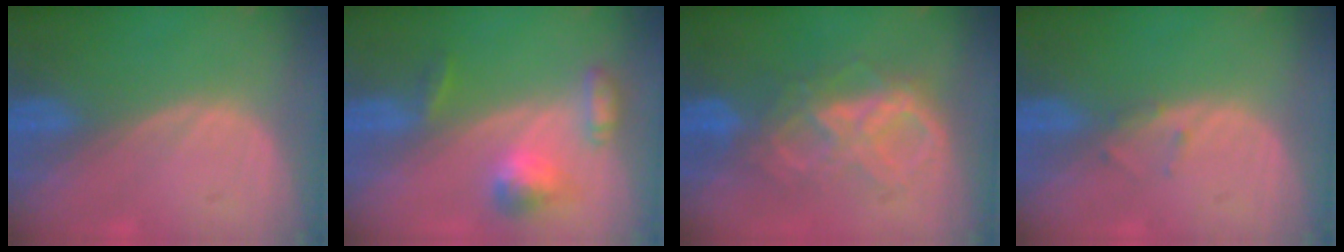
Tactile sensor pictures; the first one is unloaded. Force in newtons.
{"total": 5.8, "press": 5.3, "slide": 2.3}
{"total": 7.4, "press": 7.4, "slide": 0.4}
{"total": 1.1, "press": 1.0, "slide": 0.2}